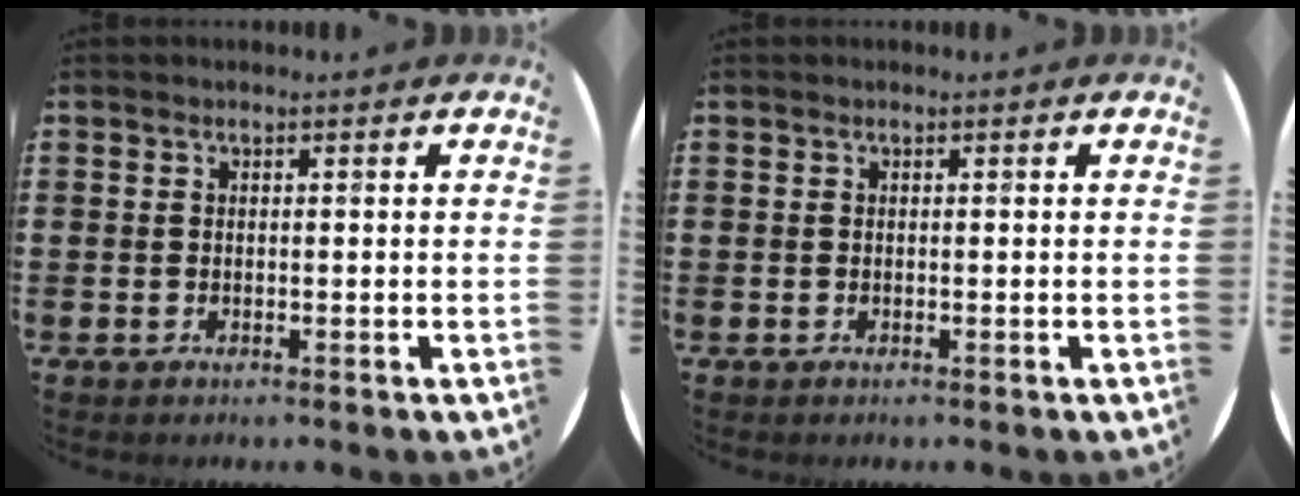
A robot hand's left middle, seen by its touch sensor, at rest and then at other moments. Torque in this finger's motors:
{"motor_torque": [-0.03, -0.03, 0.00, -0.01]}